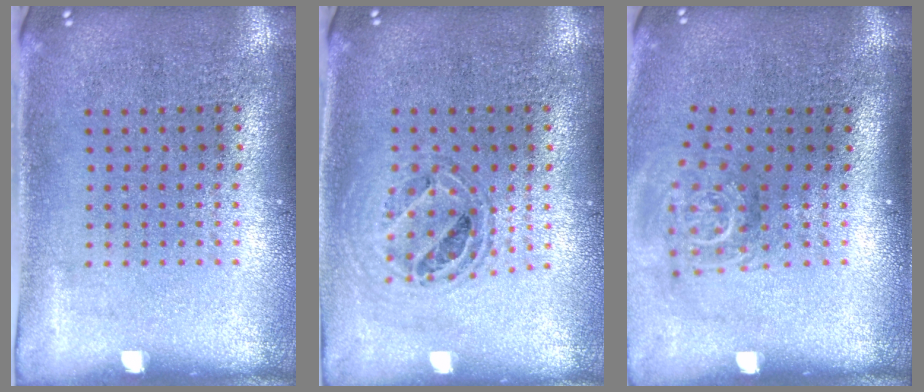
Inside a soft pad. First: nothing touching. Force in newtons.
{"total": 0.7, "press": 0.6, "slide": 0.2}
{"total": 1.8, "press": 1.3, "slide": 1.2}